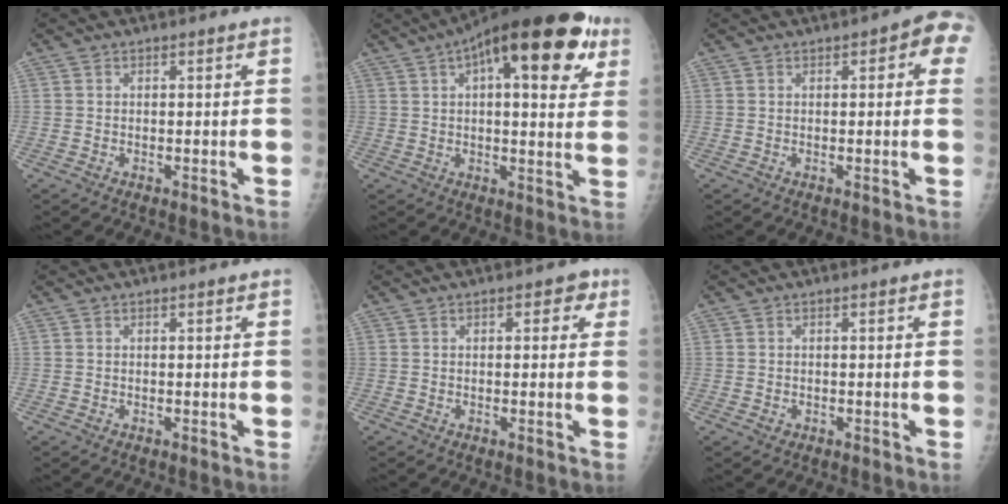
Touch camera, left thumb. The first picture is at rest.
{"total": 24.0, "force": [10.6, 8.9, 19.6], "torque": [-0.268, 0.017, 0.145]}
{"total": 6.0, "force": [1.8, 2.3, 5.2], "torque": [-0.037, 0.009, 0.009]}
{"total": 0.0}
{"total": 3.1, "force": [1.1, 1.8, 2.2], "torque": [-0.005, 0.003, 0.005]}
{"total": 0.7, "force": [-0.3, 0.6, 0.3], "torque": [-0.002, 0.005, -0.001]}